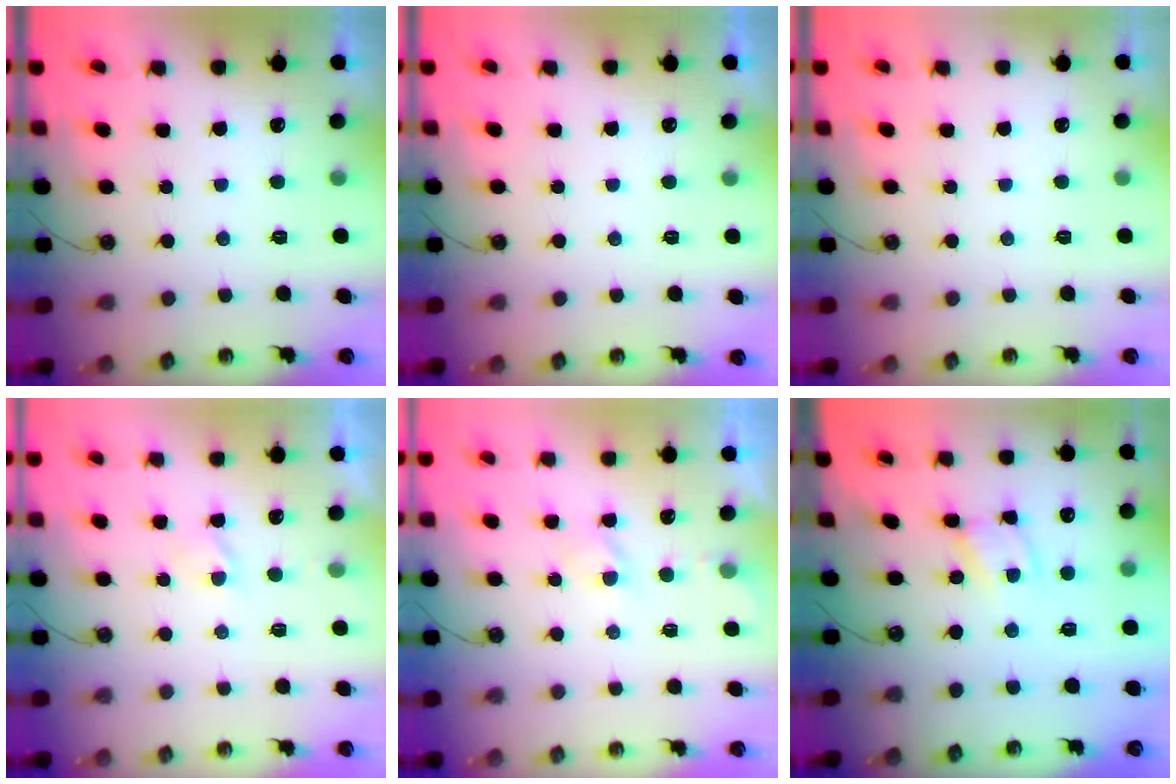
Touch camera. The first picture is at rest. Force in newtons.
{"total": 0.0}
{"total": 0.0}
{"total": 1.9, "press": 1.9, "slide": 0.4}
{"total": 2.7, "press": 2.6, "slide": 0.4}
{"total": 2.4, "press": 2.4, "slide": 0.1}